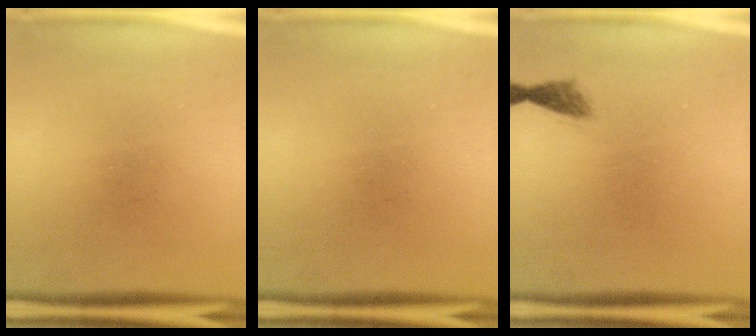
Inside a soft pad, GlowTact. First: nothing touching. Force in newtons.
{"total": 0.0}
{"total": 1.3}